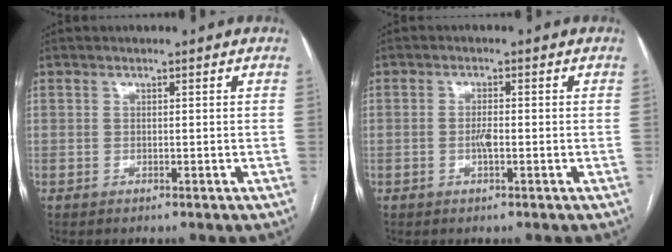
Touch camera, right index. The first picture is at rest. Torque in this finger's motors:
{"motor_torque": [0.62, -0.04, 0.29, 0.07]}